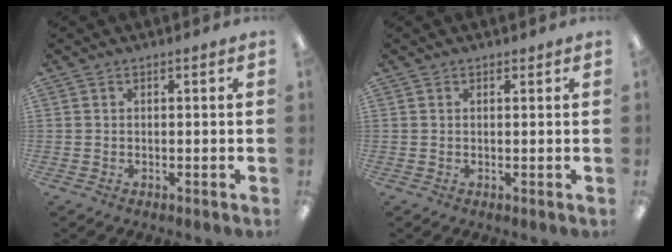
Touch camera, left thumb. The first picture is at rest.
{"total": 0.6, "force": [0.5, 0.3, 0.1], "torque": [0.006, -0.002, 0.007]}